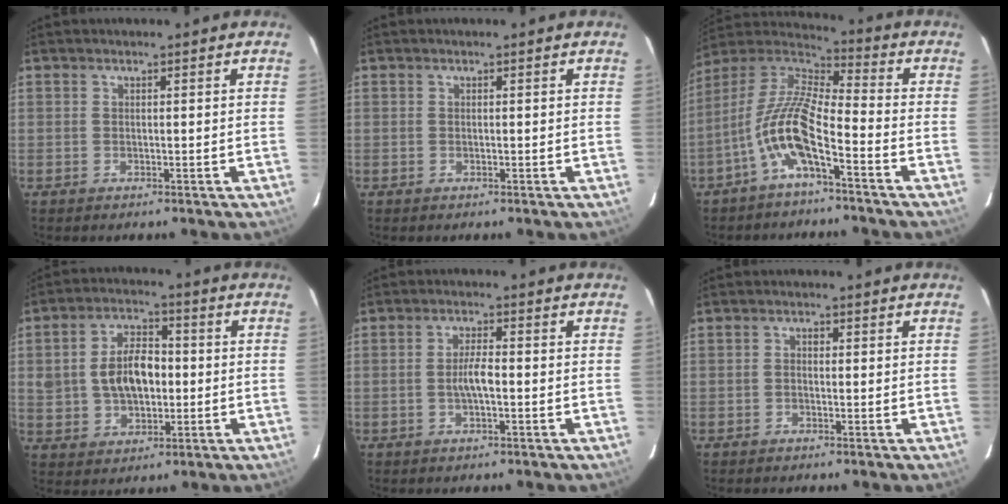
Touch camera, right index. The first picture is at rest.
{"total": 0.0}
{"total": 11.7, "force": [-5.4, 2.8, 10.0], "torque": [-0.208, 0.007, -0.107]}
{"total": 10.6, "force": [0.0, 6.7, 8.2], "torque": [-0.159, 0.016, 0.010]}
{"total": 3.6, "force": [-0.8, 0.8, 3.4], "torque": [-0.065, 0.003, -0.014]}
{"total": 1.0, "force": [-0.2, 0.8, 0.6], "torque": [-0.011, 0.006, -0.005]}